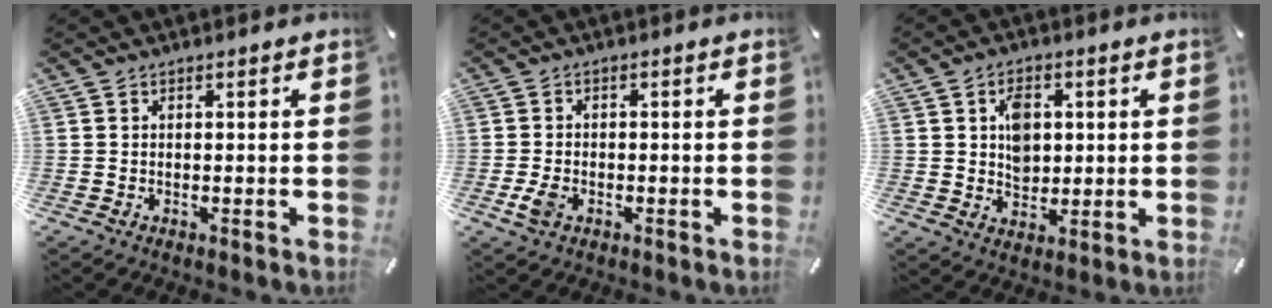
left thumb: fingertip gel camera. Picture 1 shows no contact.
{"total": 3.9, "force": [-1.4, 2.6, 2.4], "torque": [-0.060, 0.000, -0.029]}
{"total": 6.6, "force": [1.3, 5.3, 3.7], "torque": [-0.048, -0.001, 0.019]}